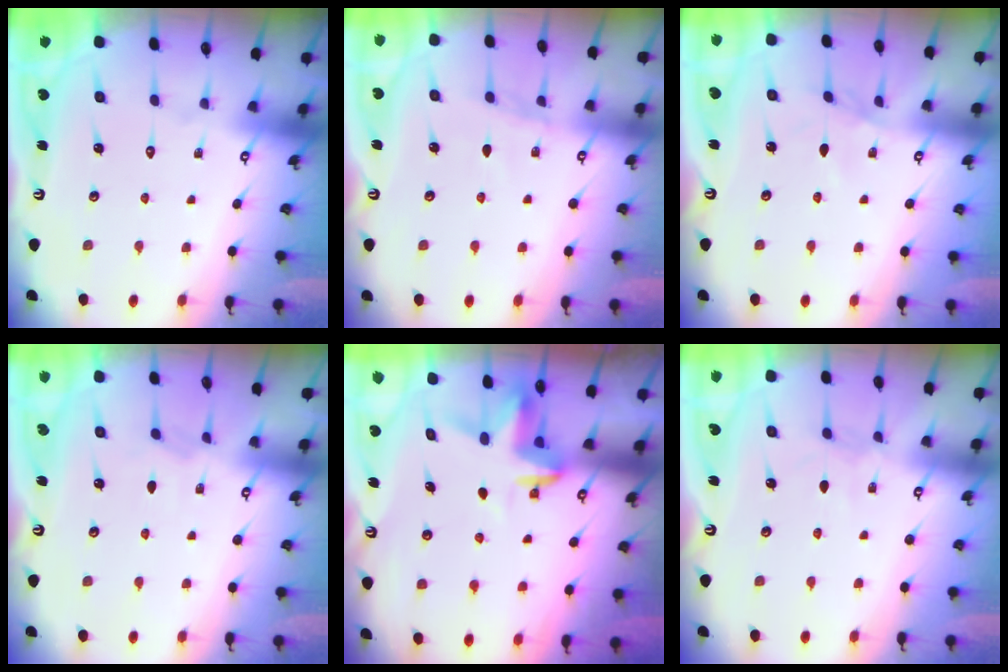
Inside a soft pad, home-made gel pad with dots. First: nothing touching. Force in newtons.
{"total": 5.5, "press": 5.5, "slide": 0.5}
{"total": 3.7, "press": 3.7, "slide": 0.5}
{"total": 2.6, "press": 2.5, "slide": 0.5}
{"total": 3.6, "press": 3.6, "slide": 0.2}
{"total": 3.3, "press": 3.3, "slide": 0.4}